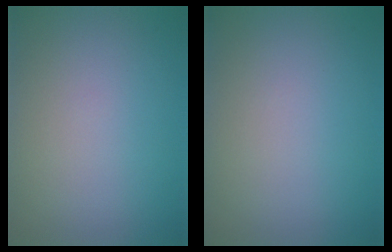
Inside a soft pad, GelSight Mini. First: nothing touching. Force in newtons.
{"total": 0.0}